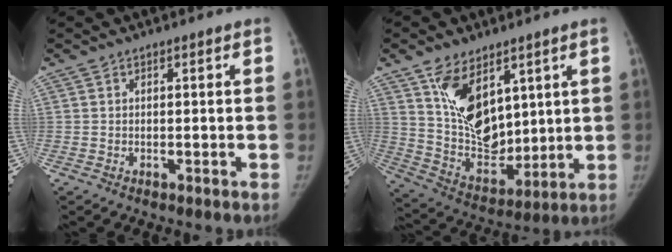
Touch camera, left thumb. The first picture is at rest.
{"total": 15.4, "force": [7.3, 9.2, 9.9], "torque": [-0.133, -0.047, 0.159]}